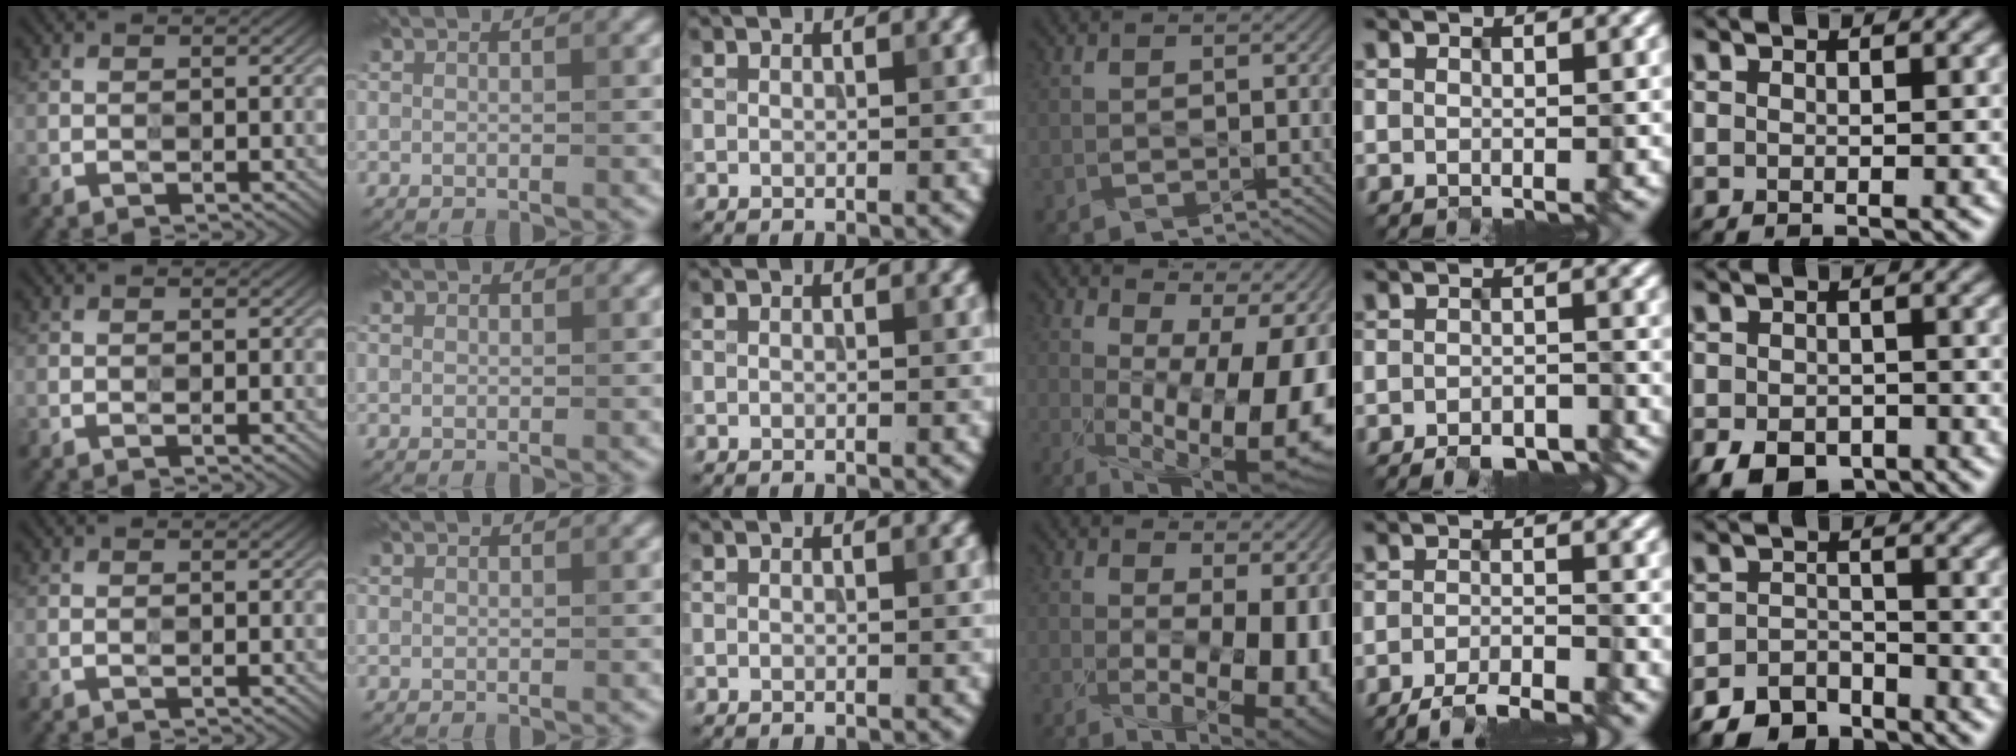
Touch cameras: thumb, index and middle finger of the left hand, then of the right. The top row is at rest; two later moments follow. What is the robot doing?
{"motion": "extract", "object": "keycard holder"}